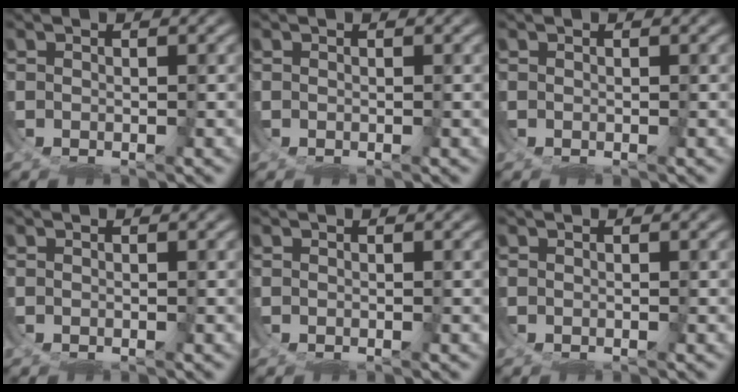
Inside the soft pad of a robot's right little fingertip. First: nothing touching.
{"total": 0.0}
{"total": 0.0}
{"total": 0.0}
{"total": 0.0}
{"total": 0.0}